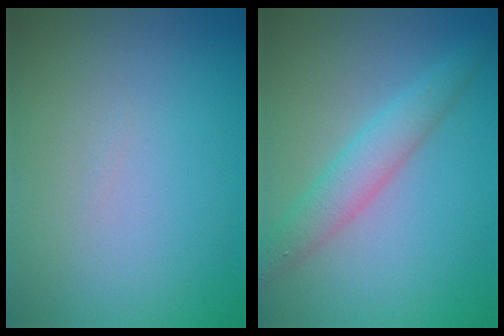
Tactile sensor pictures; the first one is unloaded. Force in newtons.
{"total": 3.3, "press": 3.3, "slide": 0.0}